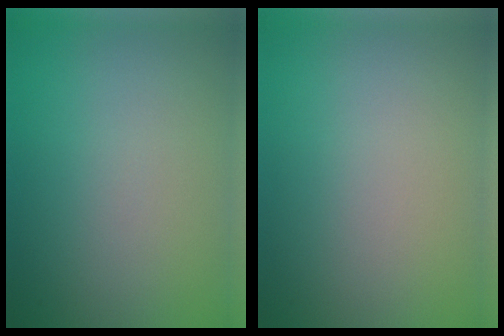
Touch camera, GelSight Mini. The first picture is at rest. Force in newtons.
{"total": 0.0}